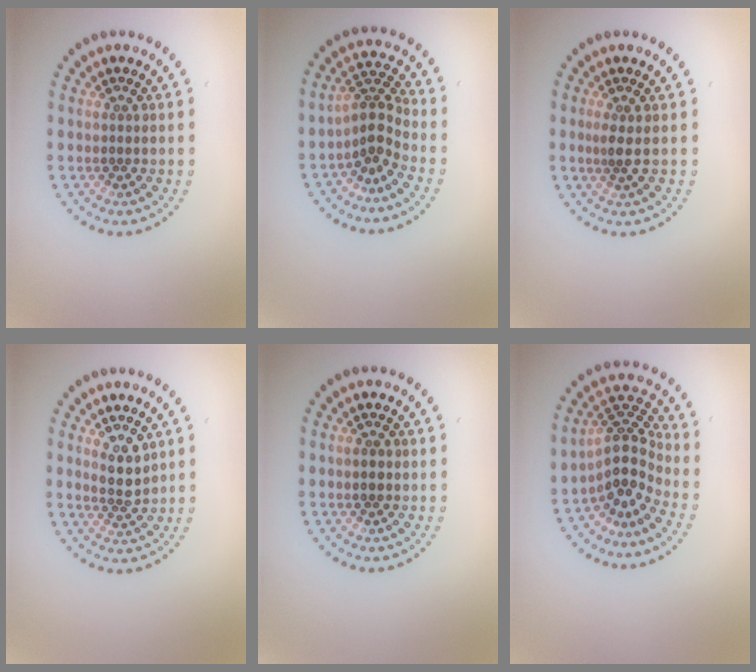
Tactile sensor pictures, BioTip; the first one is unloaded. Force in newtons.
{"total": 2.9, "press": 2.0, "slide": 2.1}
{"total": 1.4, "press": 1.1, "slide": 0.8}
{"total": 2.5, "press": 2.2, "slide": 1.1}
{"total": 1.3, "press": 1.3, "slide": 0.1}
{"total": 4.0, "press": 2.7, "slide": 3.0}